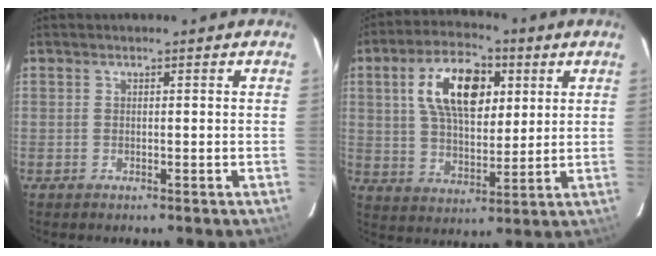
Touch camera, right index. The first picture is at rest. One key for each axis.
{"total": 14.5, "fx": 4.8, "fy": 7.7, "fz": 11.4, "tx": -0.200, "ty": 0.024, "tz": 0.086}